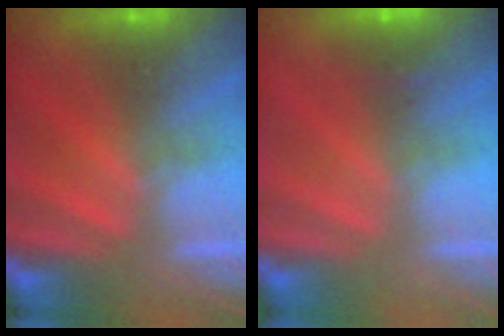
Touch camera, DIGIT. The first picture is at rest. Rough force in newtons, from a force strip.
{"total": 2.0}